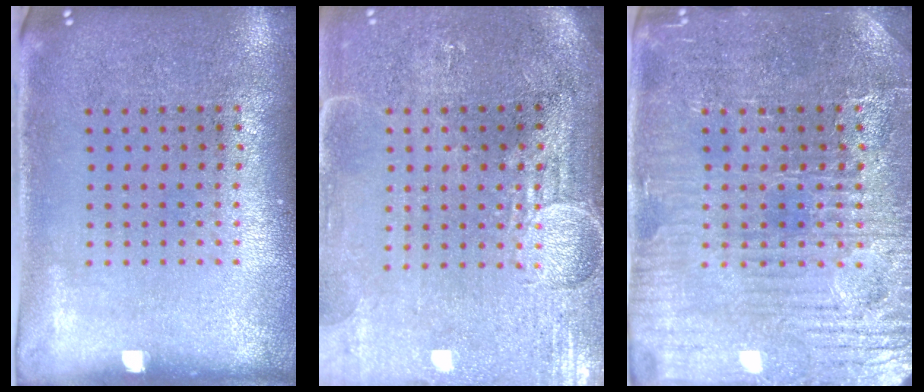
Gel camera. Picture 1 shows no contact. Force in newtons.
{"total": 4.0, "press": 3.5, "slide": 1.9}
{"total": 4.2, "press": 4.1, "slide": 0.9}